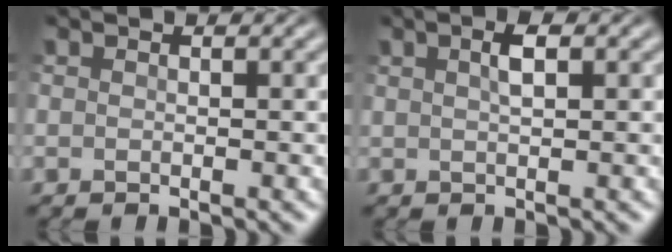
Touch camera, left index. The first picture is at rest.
{"total": 1.8, "force": [0.7, 0.5, 1.5], "torque": [-0.029, 0.005, 0.012]}